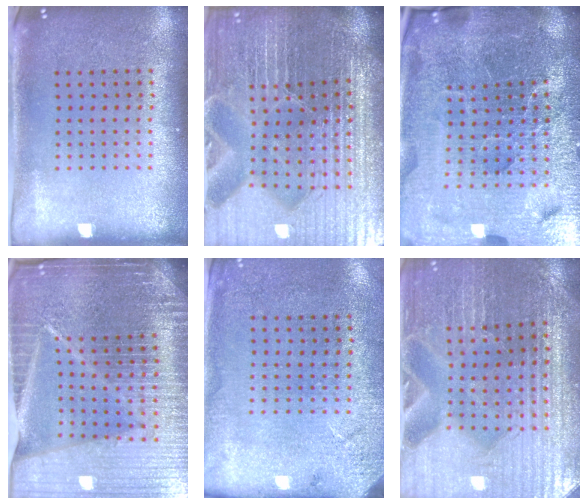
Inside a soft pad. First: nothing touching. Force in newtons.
{"total": 6.7, "press": 6.0, "slide": 3.1}
{"total": 7.0, "press": 6.1, "slide": 3.3}
{"total": 7.2, "press": 6.1, "slide": 3.8}
{"total": 2.6, "press": 2.3, "slide": 1.2}
{"total": 3.4, "press": 3.3, "slide": 0.3}